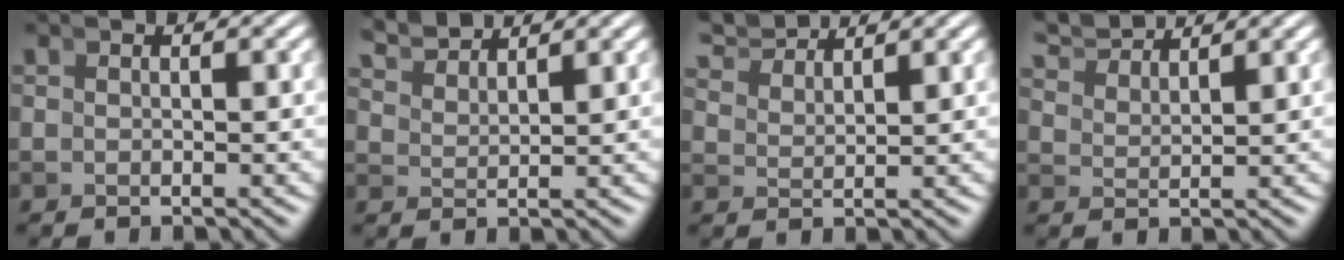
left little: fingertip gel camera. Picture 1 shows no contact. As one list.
[{"total": 3.6, "force": [3.5, 0.2, 0.8], "torque": [-0.011, 0.010, 0.065]}, {"total": 4.3, "force": [4.2, 0.3, 1.0], "torque": [-0.015, 0.018, 0.072]}, {"total": 4.3, "force": [4.2, 0.3, 1.1], "torque": [-0.018, 0.016, 0.073]}]